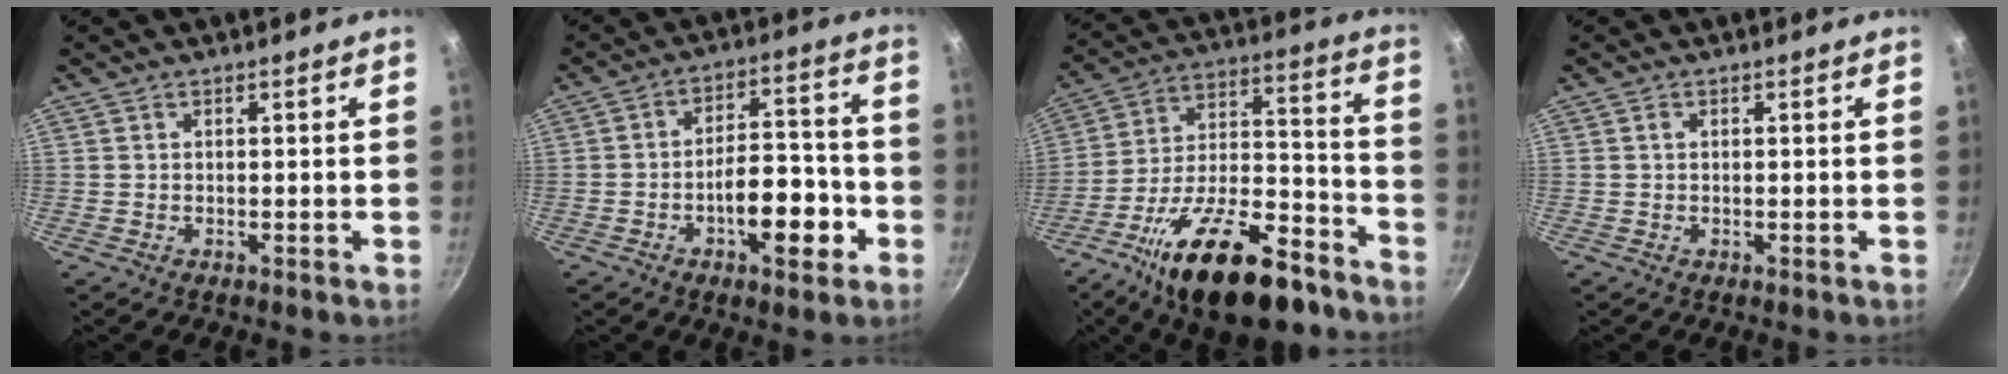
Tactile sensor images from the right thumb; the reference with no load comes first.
{"total": 11.7, "force": [-4.6, 5.4, 9.4], "torque": [-0.104, 0.046, -0.069]}
{"total": 25.4, "force": [-16.2, 10.4, 16.7], "torque": [-0.235, 0.089, -0.249]}
{"total": 0.6, "force": [0.1, 0.5, 0.4], "torque": [-0.010, 0.003, 0.003]}